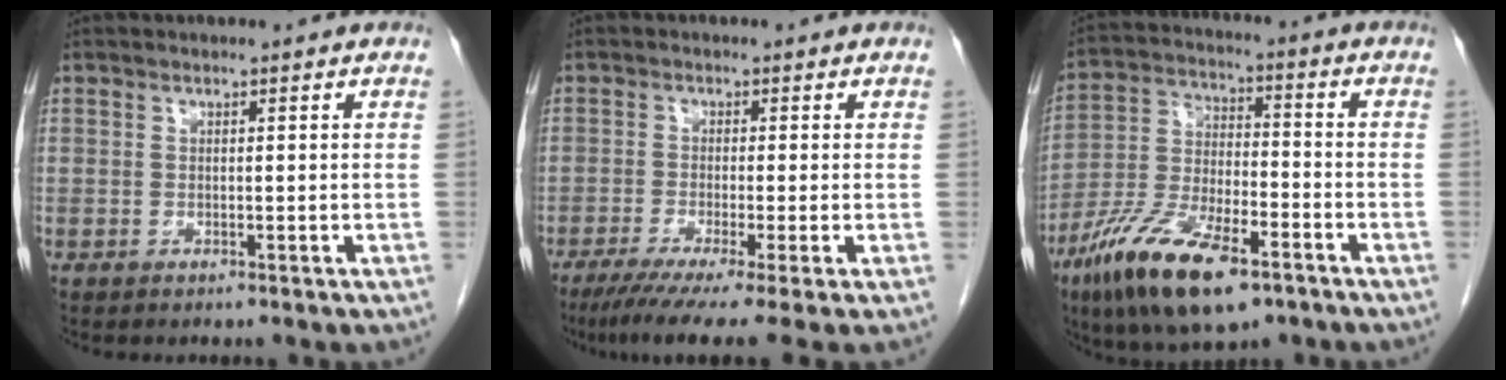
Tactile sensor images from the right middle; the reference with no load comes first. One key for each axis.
{"total": 10.0, "fx": -7.2, "fy": -0.8, "fz": 6.9, "tx": -0.098, "ty": -0.031, "tz": -0.112}
{"total": 15.9, "fx": -9.4, "fy": 5.0, "fz": 11.8, "tx": -0.236, "ty": -0.018, "tz": -0.167}